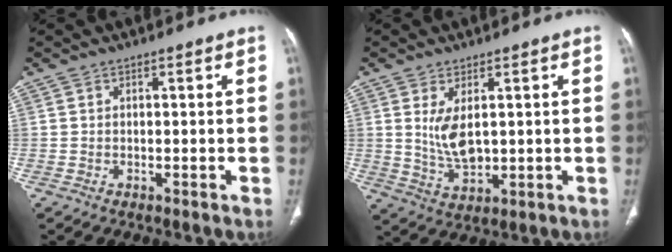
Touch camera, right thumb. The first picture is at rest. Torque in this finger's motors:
{"motor_torque": [-0.63, 0.25, -0.01, 0.57, 0.05]}